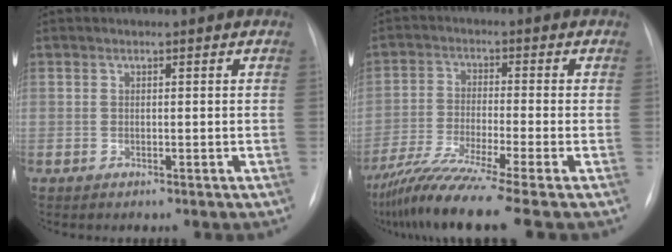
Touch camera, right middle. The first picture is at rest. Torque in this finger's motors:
{"motor_torque": [1.21, -0.93, 0.51, 0.18]}